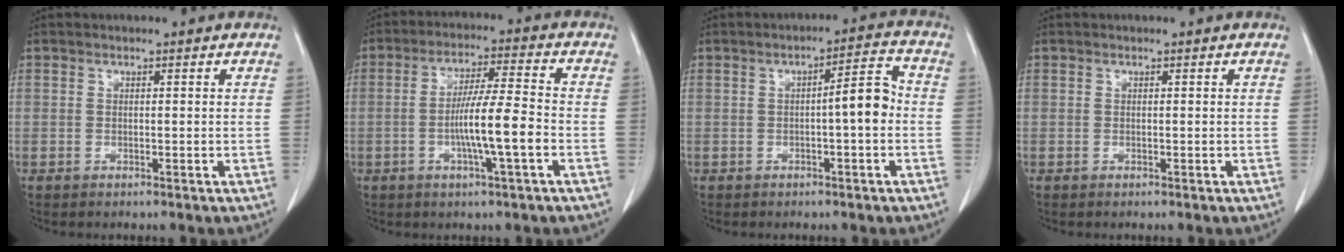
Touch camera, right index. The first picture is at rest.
{"total": 8.9, "force": [-2.3, -0.1, 8.6], "torque": [-0.154, 0.000, -0.045]}
{"total": 5.3, "force": [-0.7, 0.7, 5.2], "torque": [-0.071, 0.017, -0.012]}
{"total": 0.0}